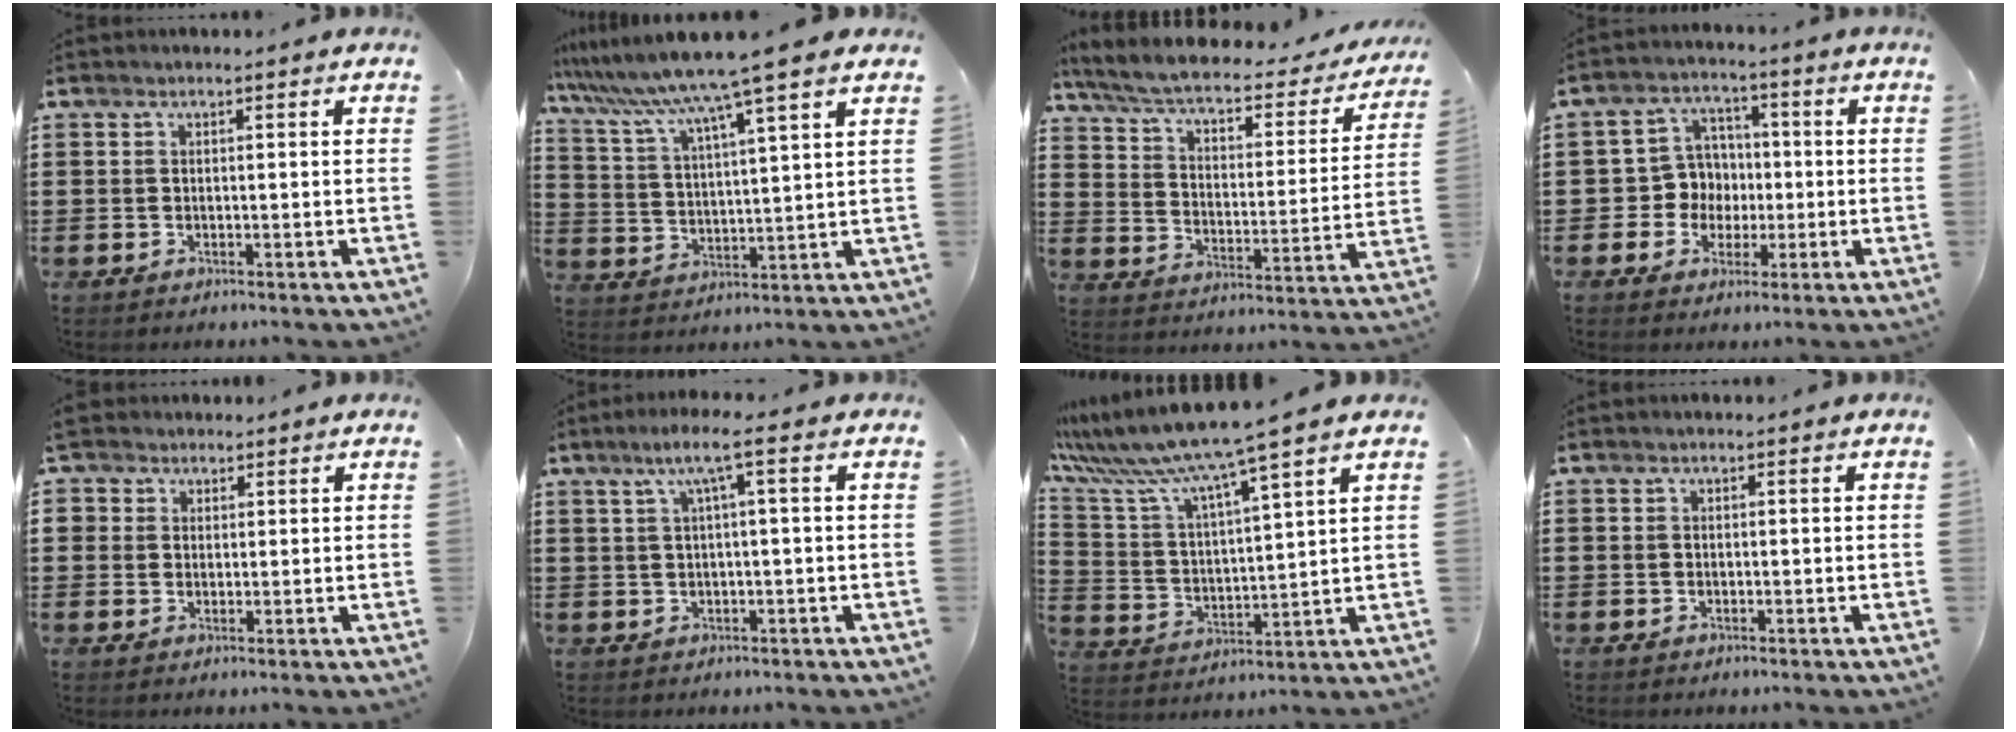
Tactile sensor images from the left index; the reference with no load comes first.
{"total": 8.7, "force": [7.2, -1.7, 4.6], "torque": [-0.117, -0.049, 0.114]}
{"total": 5.4, "force": [4.1, 1.1, 3.2], "torque": [-0.081, -0.030, 0.064]}
{"total": 6.5, "force": [-0.2, 6.3, 1.7], "torque": [-0.056, 0.017, -0.002]}
{"total": 3.1, "force": [2.0, 2.4, 0.0], "torque": [-0.008, 0.010, 0.036]}
{"total": 4.3, "force": [1.2, -0.1, 4.2], "torque": [-0.083, 0.002, 0.015]}
{"total": 8.4, "force": [7.2, -0.7, 4.3], "torque": [-0.116, -0.056, 0.113]}
{"total": 0.0}